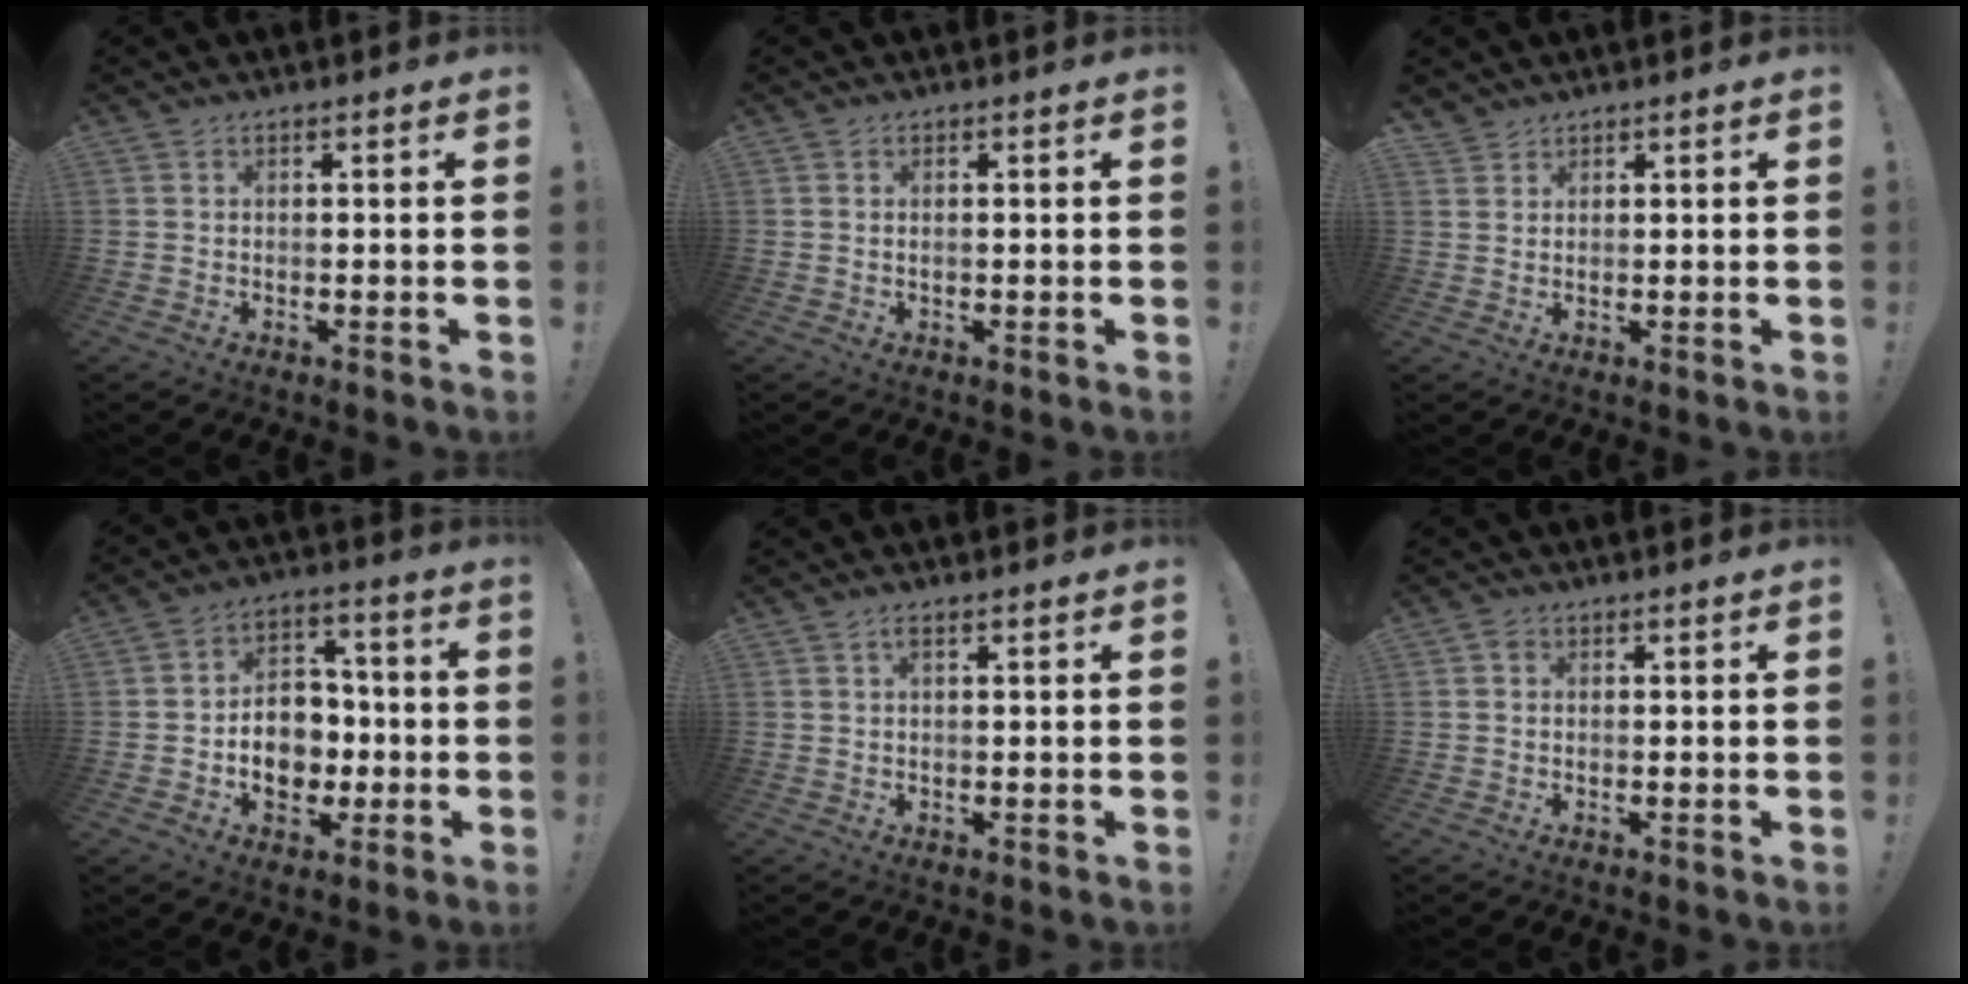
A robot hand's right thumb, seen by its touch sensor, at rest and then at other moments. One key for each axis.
{"total": 0.6, "fx": -0.2, "fy": -0.4, "fz": 0.4, "tx": -0.009, "ty": 0.001, "tz": -0.004}
{"total": 2.4, "fx": 2.1, "fy": 1.2, "fz": 0.0, "tx": -0.001, "ty": -0.013, "tz": 0.040}
{"total": 12.7, "fx": -2.9, "fy": 9.9, "fz": 7.3, "tx": -0.118, "ty": 0.025, "tz": -0.042}
{"total": 1.5, "fx": 0.8, "fy": 0.4, "fz": 1.2, "tx": -0.024, "ty": 0.001, "tz": 0.013}
{"total": 0.9, "fx": 0.2, "fy": 0.9, "fz": 0.3, "tx": -0.004, "ty": 0.003, "tz": 0.002}